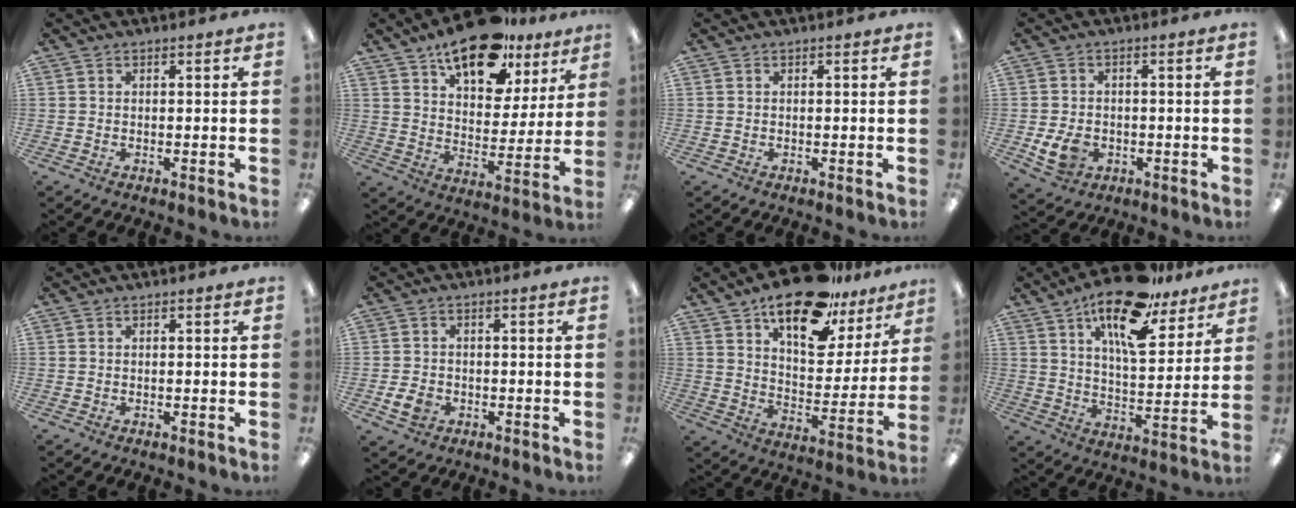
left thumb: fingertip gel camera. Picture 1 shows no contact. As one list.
[{"total": 17.7, "force": [12.7, 8.4, 9.0], "torque": [-0.135, -0.069, 0.219]}, {"total": 0.0}, {"total": 6.6, "force": [-1.8, 5.0, 4.0], "torque": [-0.080, 0.003, -0.030]}, {"total": 0.0}, {"total": 4.0, "force": [-1.4, 3.0, 2.3], "torque": [-0.050, 0.002, -0.026]}, {"total": 20.3, "force": [14.5, 8.7, 11.2], "torque": [-0.170, -0.087, 0.247]}, {"total": 19.2, "force": [13.1, 7.2, 12.0], "torque": [-0.200, -0.070, 0.219]}]